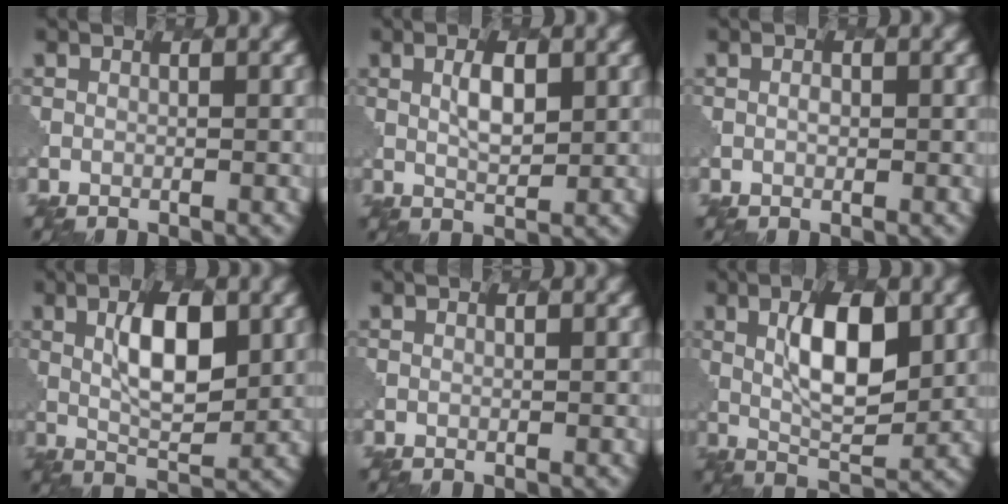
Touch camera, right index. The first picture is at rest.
{"total": 2.5, "force": [0.9, 1.0, 2.1], "torque": [-0.043, 0.002, 0.019]}
{"total": 0.8, "force": [-0.1, 0.5, 0.5], "torque": [-0.009, 0.001, -0.001]}
{"total": 5.8, "force": [1.4, 2.3, 5.1], "torque": [-0.087, 0.003, 0.027]}
{"total": 0.0}
{"total": 6.6, "force": [1.4, 2.6, 5.9], "torque": [-0.097, 0.002, 0.027]}